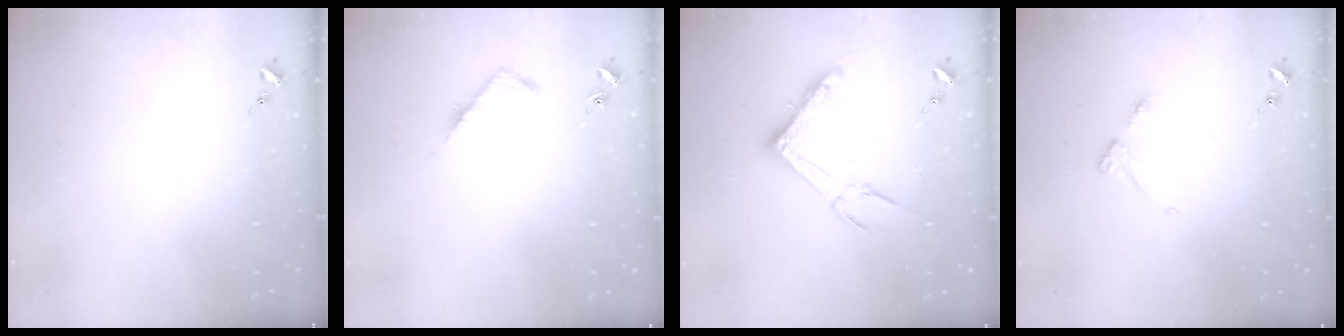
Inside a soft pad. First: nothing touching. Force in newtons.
{"total": 4.3, "press": 4.3, "slide": 0.4}
{"total": 14.8, "press": 14.8, "slide": 0.4}
{"total": 4.0, "press": 3.9, "slide": 0.5}